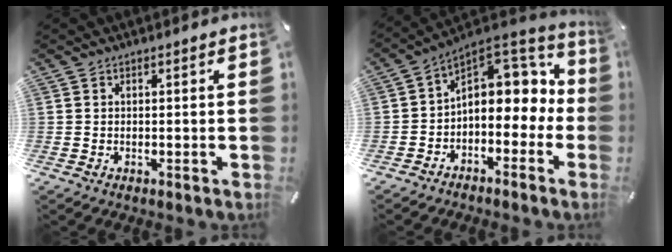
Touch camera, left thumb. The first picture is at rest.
{"total": 11.7, "force": [2.9, 8.3, 7.8], "torque": [-0.096, -0.024, 0.048]}